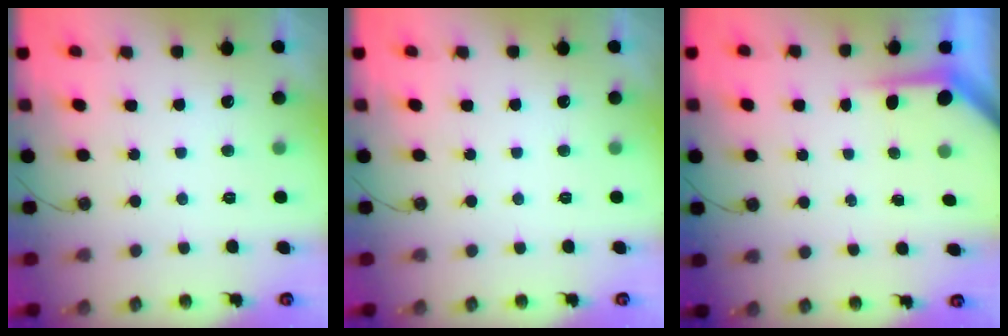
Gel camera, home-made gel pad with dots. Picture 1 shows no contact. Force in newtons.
{"total": 0.0}
{"total": 3.6, "press": 3.6, "slide": 0.3}